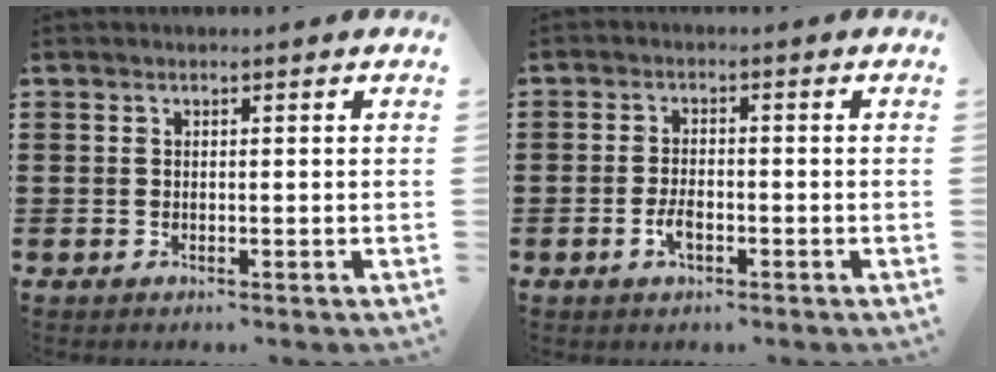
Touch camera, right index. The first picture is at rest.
{"total": 2.9, "force": [-1.2, 1.2, 2.4], "torque": [-0.049, -0.002, -0.022]}